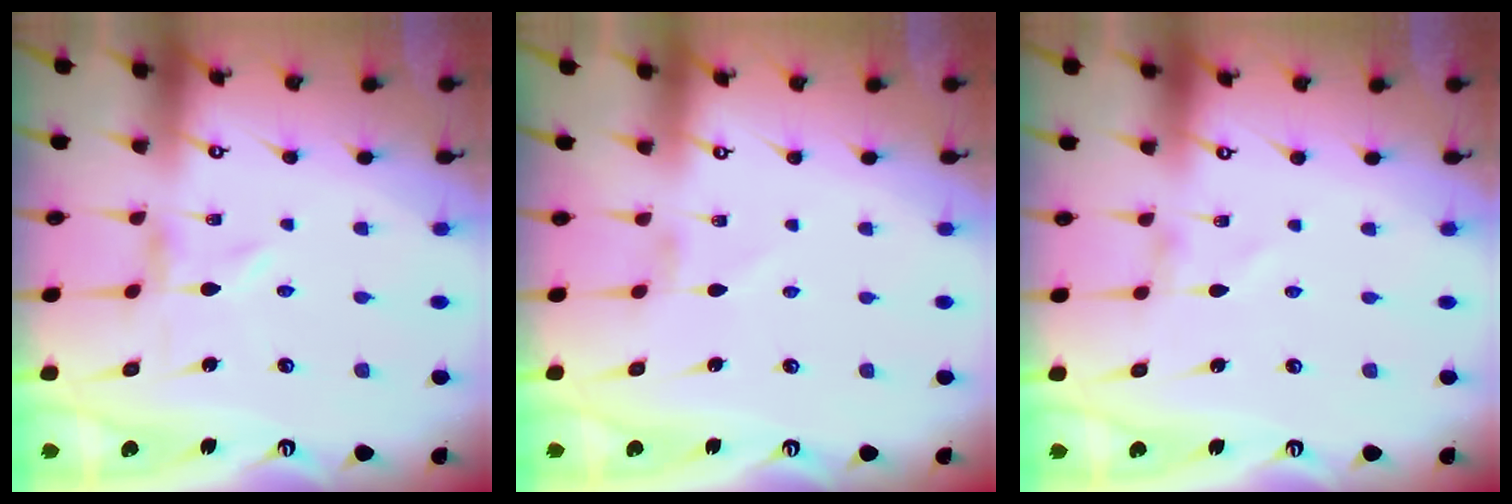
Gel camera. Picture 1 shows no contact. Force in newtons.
{"total": 0.6, "press": 0.6, "slide": 0.3}
{"total": 1.1, "press": 1.1, "slide": 0.1}